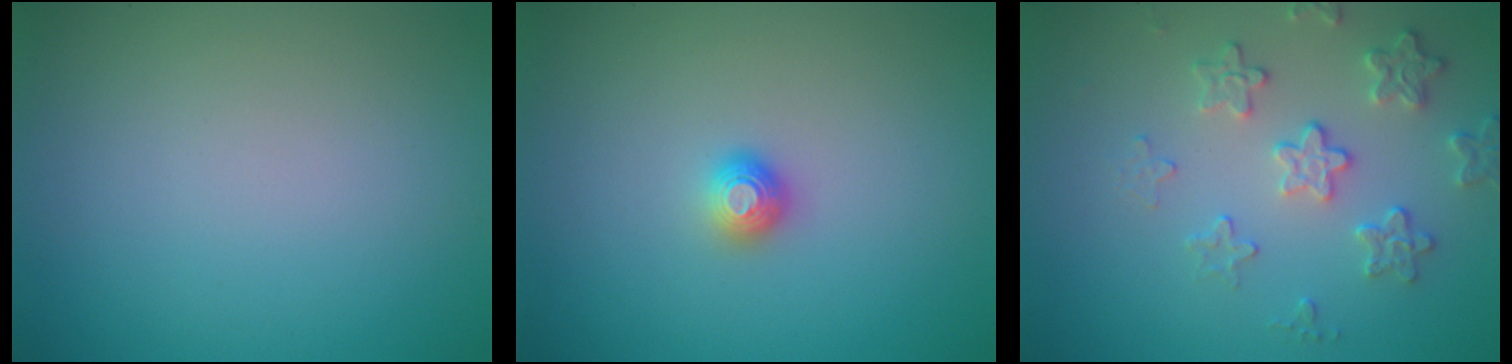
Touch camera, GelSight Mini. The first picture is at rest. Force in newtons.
{"total": 1.3, "press": 1.2, "slide": 0.7}
{"total": 3.2, "press": 3.0, "slide": 0.9}